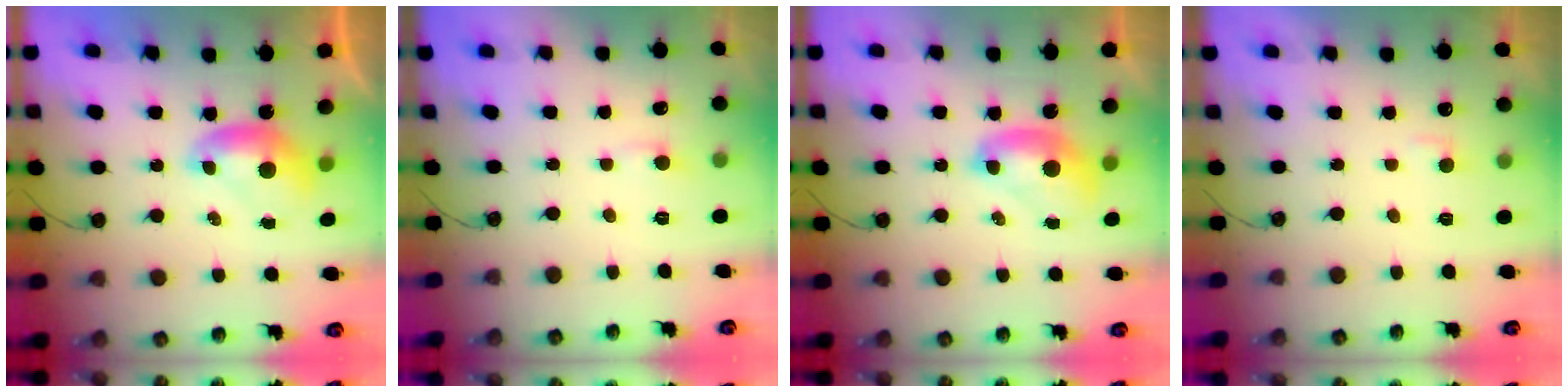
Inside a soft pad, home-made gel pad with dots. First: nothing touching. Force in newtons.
{"total": 1.0, "press": 0.8, "slide": 0.5}
{"total": 2.7, "press": 2.6, "slide": 0.6}
{"total": 2.8, "press": 2.7, "slide": 0.4}